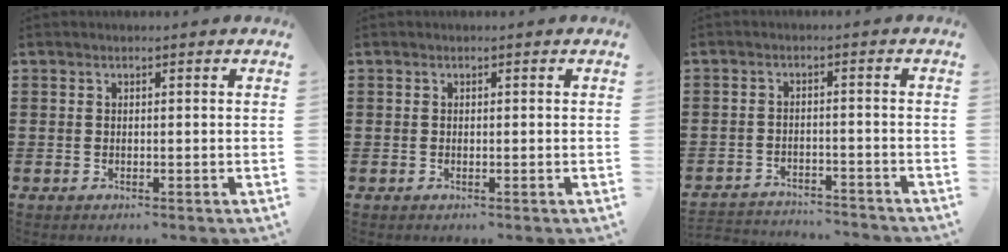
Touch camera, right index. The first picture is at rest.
{"total": 0.0}
{"total": 3.0, "force": [-3.0, 0.2, 0.1], "torque": [-0.008, 0.000, -0.064]}